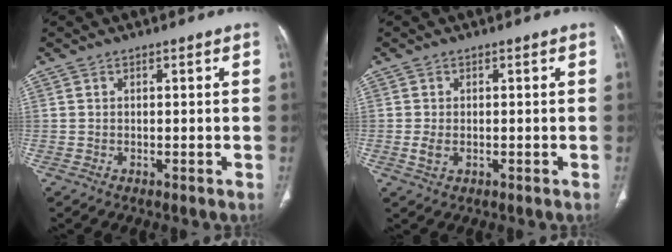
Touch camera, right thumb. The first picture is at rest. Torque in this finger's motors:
{"motor_torque": [-0.29, -0.06, 0.19, 0.36, 0.07]}